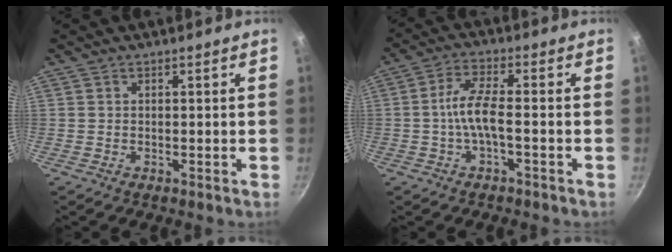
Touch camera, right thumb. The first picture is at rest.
{"total": 6.0, "force": [-1.6, 1.6, 5.6], "torque": [-0.123, 0.022, -0.039]}